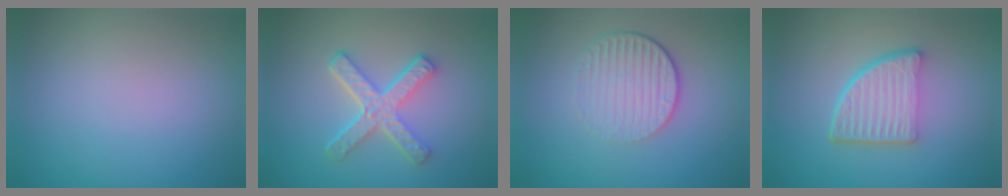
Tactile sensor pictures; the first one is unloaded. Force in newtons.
{"total": 4.9, "press": 3.5, "slide": 3.4}
{"total": 4.2, "press": 2.8, "slide": 3.0}
{"total": 5.4, "press": 3.9, "slide": 3.8}